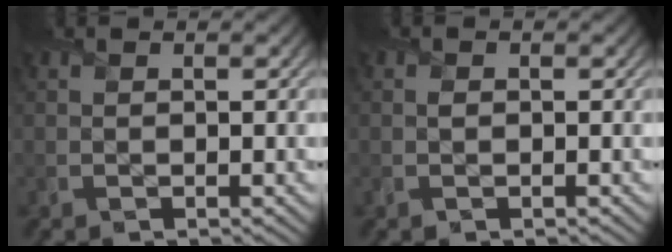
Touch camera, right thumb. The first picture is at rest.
{"total": 0.8, "force": [-0.1, 0.7, 0.4], "torque": [-0.007, -0.005, -0.005]}